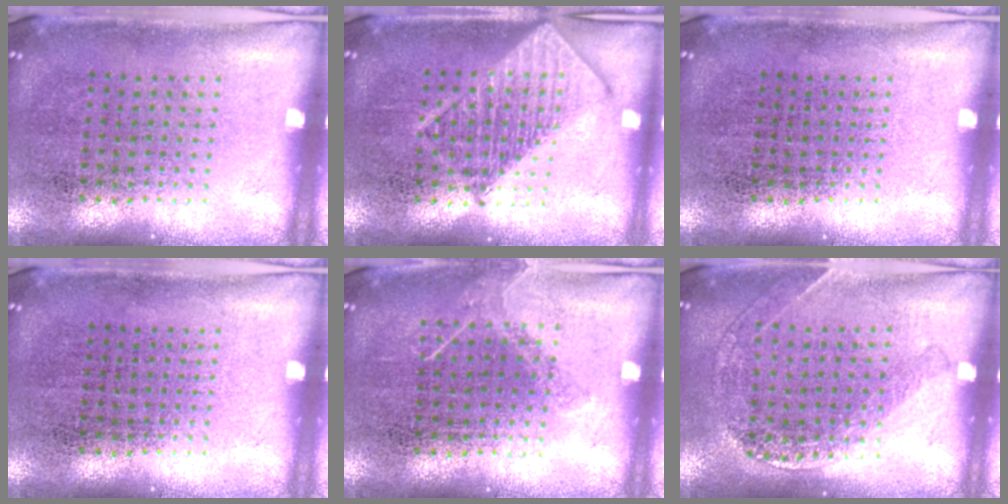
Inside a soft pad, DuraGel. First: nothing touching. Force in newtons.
{"total": 2.7, "press": 2.7, "slide": 0.3}
{"total": 0.0}
{"total": 0.0}
{"total": 0.9, "press": 0.9, "slide": 0.4}
{"total": 1.2, "press": 1.2, "slide": 0.1}